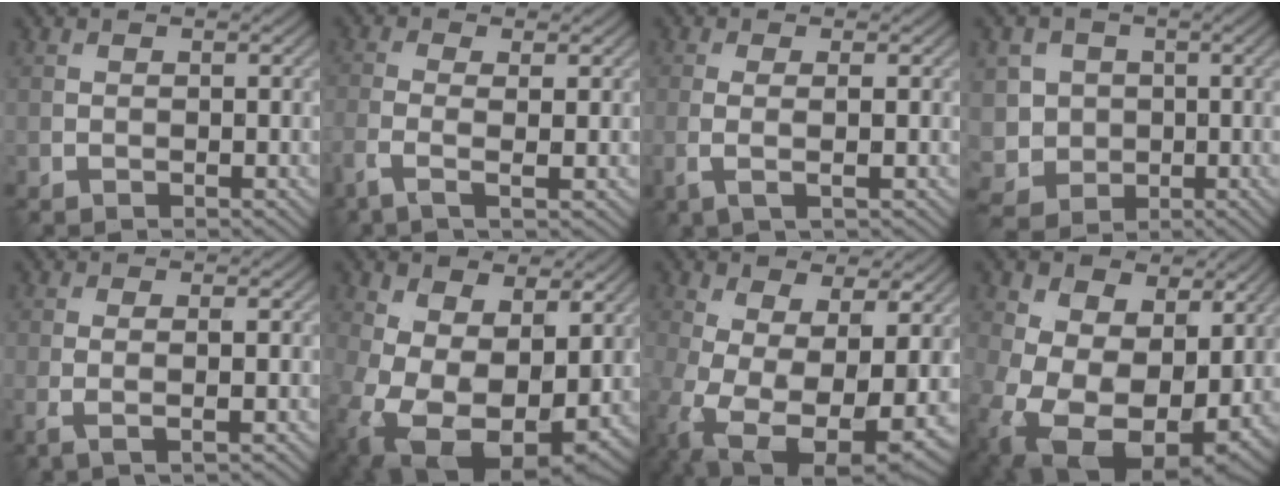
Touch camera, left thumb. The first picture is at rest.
{"total": 3.4, "force": [-1.1, 0.8, 3.1], "torque": [-0.071, 0.001, -0.031]}
{"total": 2.4, "force": [-0.2, 0.3, 2.4], "torque": [-0.046, 0.002, -0.008]}
{"total": 5.5, "force": [0.1, 5.2, 1.8], "torque": [-0.057, -0.011, -0.012]}
{"total": 2.3, "force": [-0.1, 0.3, 2.3], "torque": [-0.047, 0.000, -0.004]}
{"total": 14.8, "force": [0.1, 10.3, 10.6], "torque": [-0.225, -0.051, 0.026]}
{"total": 14.1, "force": [-2.4, 8.2, 11.2], "torque": [-0.241, -0.047, -0.018]}
{"total": 16.9, "force": [0.8, 12.5, 11.3], "torque": [-0.229, -0.029, 0.043]}